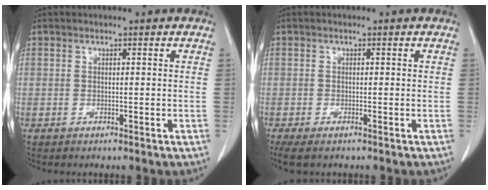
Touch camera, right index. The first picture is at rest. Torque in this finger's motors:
{"motor_torque": [0.33, -0.30, 0.19, 0.04]}